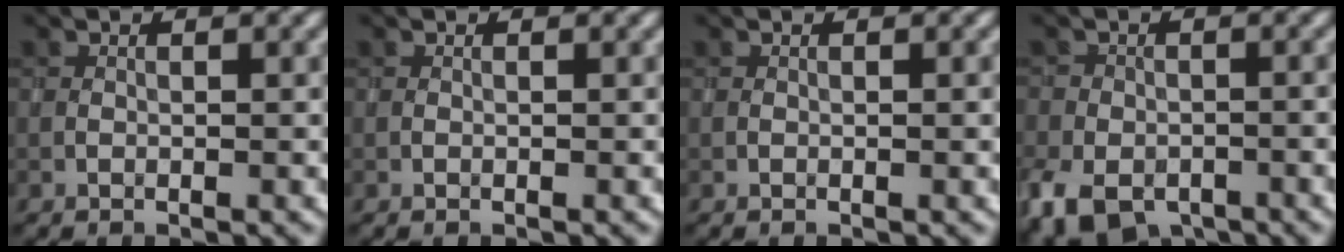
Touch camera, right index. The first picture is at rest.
{"total": 0.0}
{"total": 0.7, "force": [0.0, 0.3, 0.7], "torque": [-0.007, 0.001, -0.002]}
{"total": 6.3, "force": [-4.0, 3.8, 3.0], "torque": [-0.054, -0.017, -0.061]}